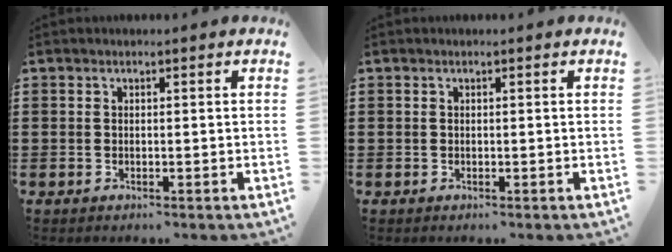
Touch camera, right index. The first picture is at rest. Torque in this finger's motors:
{"motor_torque": [0.01, 0.01, 0.00, 0.00]}